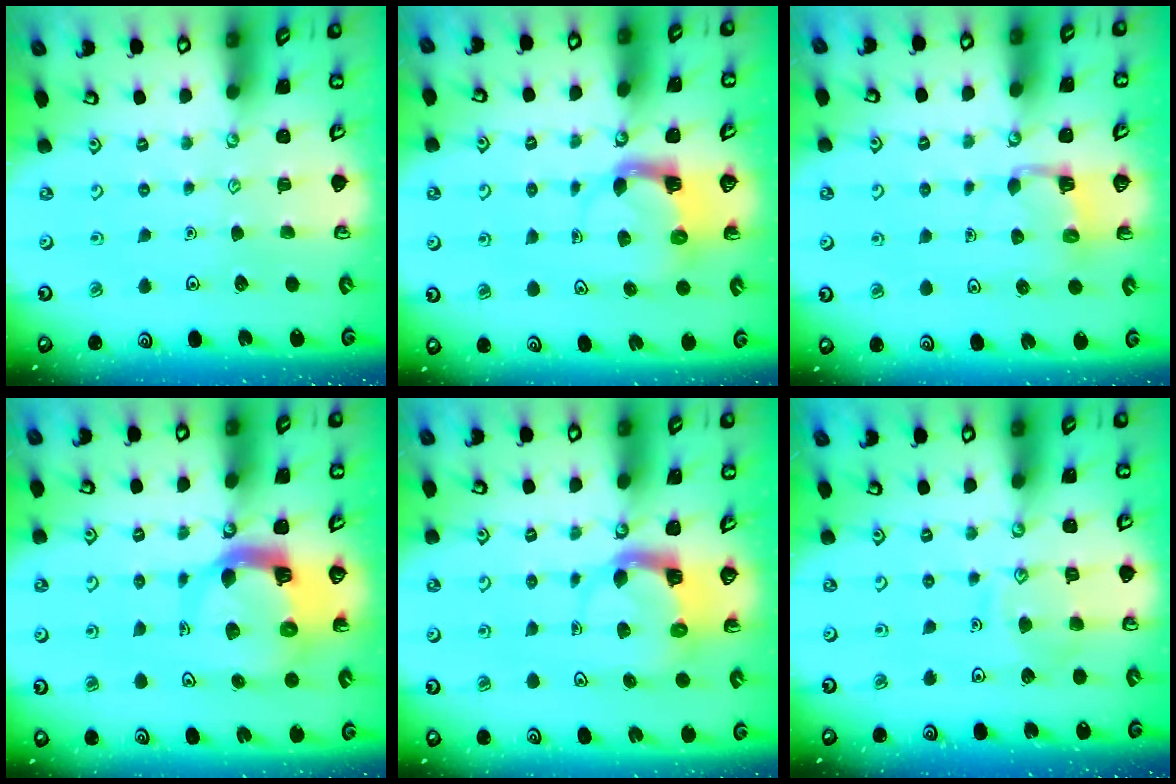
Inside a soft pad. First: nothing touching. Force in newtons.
{"total": 3.8, "press": 3.7, "slide": 0.7}
{"total": 3.4, "press": 3.3, "slide": 0.5}
{"total": 8.4, "press": 8.3, "slide": 1.1}
{"total": 3.8, "press": 3.7, "slide": 0.7}
{"total": 8.8, "press": 8.7, "slide": 0.8}